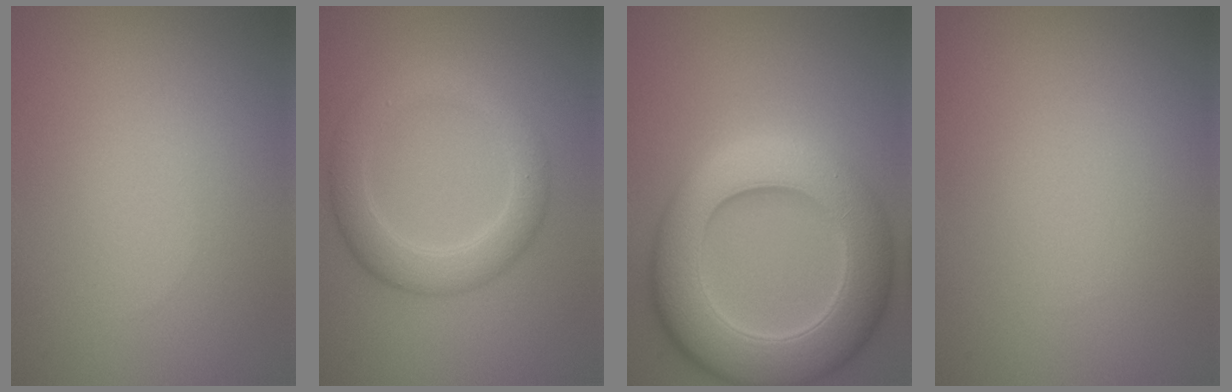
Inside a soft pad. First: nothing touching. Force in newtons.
{"total": 4.1, "press": 4.1, "slide": 0.3}
{"total": 10.4, "press": 10.3, "slide": 0.7}
{"total": 0.0}